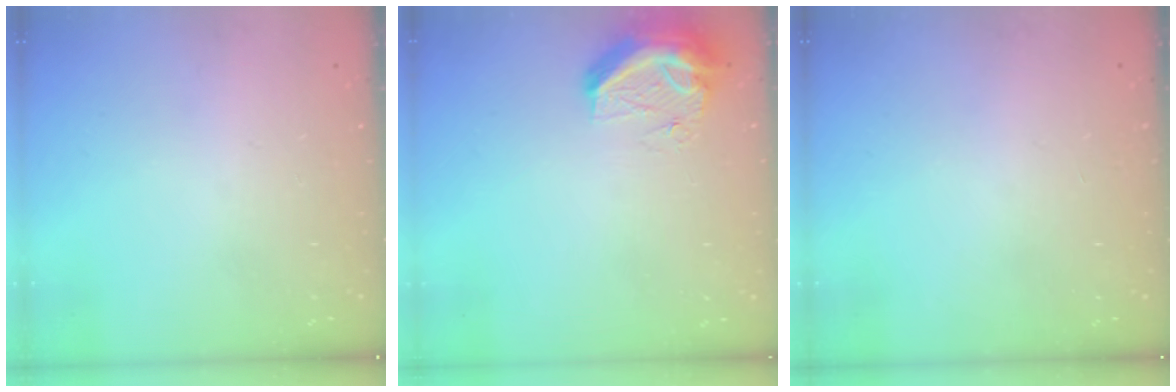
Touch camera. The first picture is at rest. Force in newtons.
{"total": 10.5, "press": 10.5, "slide": 0.7}
{"total": 0.0}